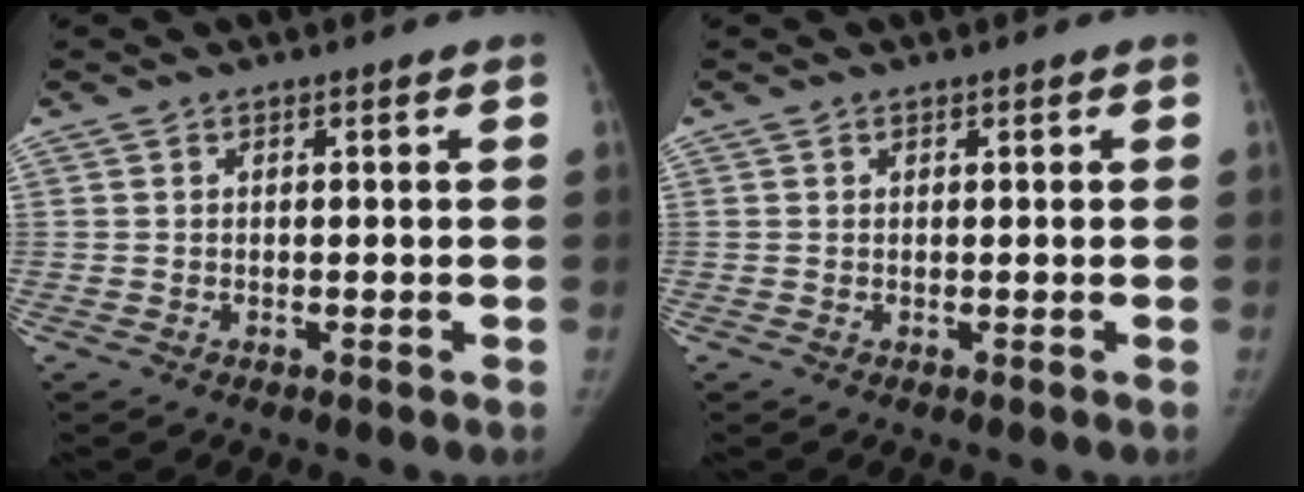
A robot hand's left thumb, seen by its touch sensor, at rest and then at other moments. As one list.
[{"total": 0.0}]